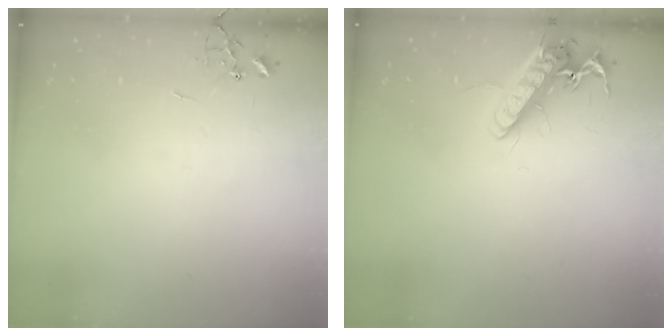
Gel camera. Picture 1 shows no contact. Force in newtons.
{"total": 13.8, "press": 13.7, "slide": 1.9}